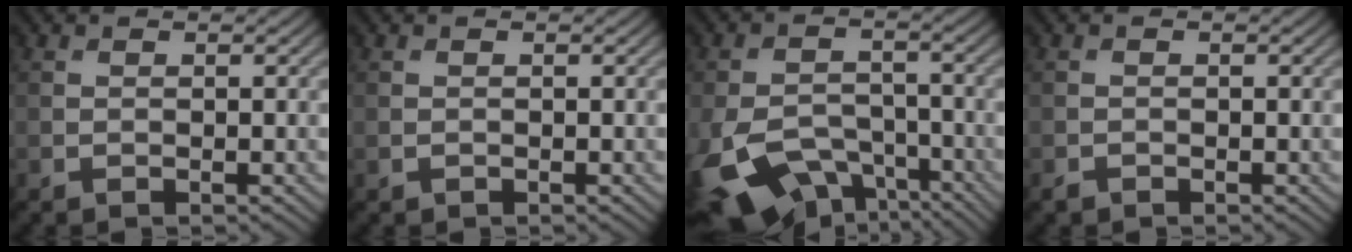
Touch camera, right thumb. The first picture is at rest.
{"total": 0.0}
{"total": 12.1, "force": [-7.0, 7.0, 6.9], "torque": [-0.174, -0.039, -0.115]}
{"total": 0.6, "force": [-0.6, 0.3, 0.1], "torque": [-0.001, -0.003, -0.011]}